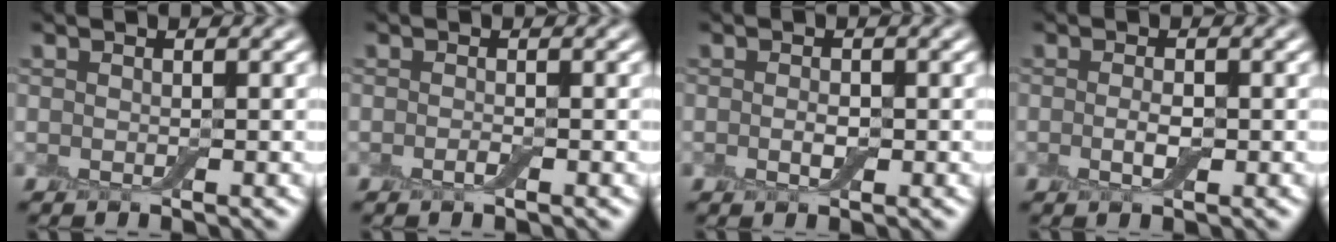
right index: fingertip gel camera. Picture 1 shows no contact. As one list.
[{"total": 0.7, "force": [-0.4, 0.1, 0.6], "torque": [-0.014, -0.002, -0.008]}, {"total": 1.3, "force": [-0.2, 0.7, 1.1], "torque": [-0.022, 0.000, -0.005]}, {"total": 1.6, "force": [-0.3, 0.7, 1.5], "torque": [-0.032, -0.003, -0.008]}]